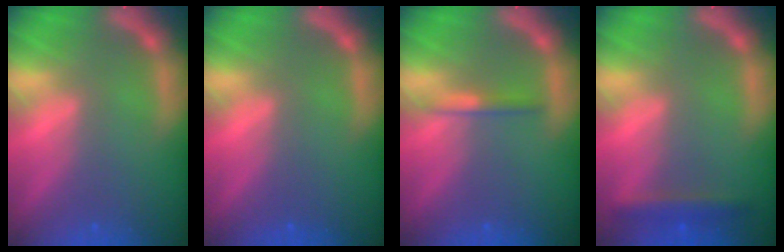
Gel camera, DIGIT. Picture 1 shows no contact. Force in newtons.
{"total": 0.0}
{"total": 1.4}
{"total": 2.4}